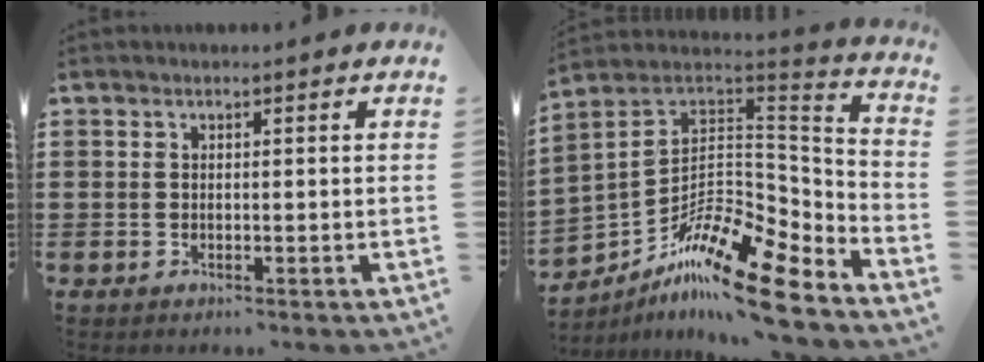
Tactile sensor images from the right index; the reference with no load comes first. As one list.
[{"total": 14.5, "force": [-10.1, 4.4, 9.5], "torque": [-0.160, 0.021, -0.187]}]